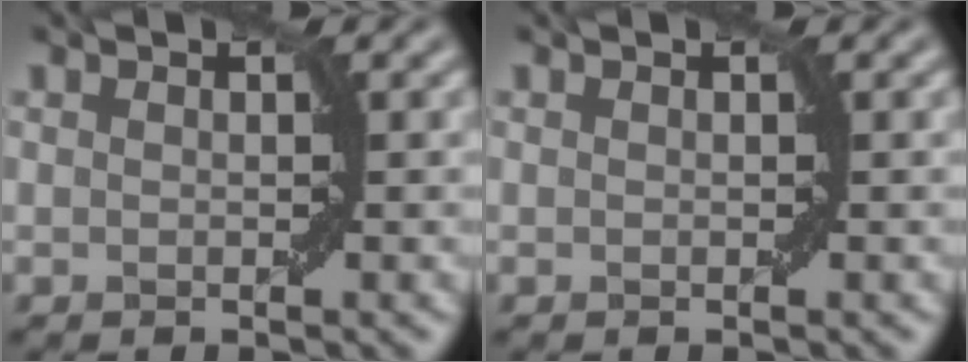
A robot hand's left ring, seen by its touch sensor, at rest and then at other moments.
{"total": 0.0}